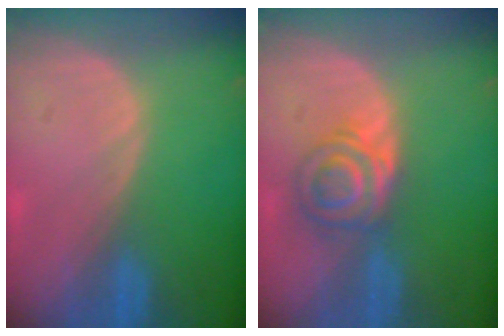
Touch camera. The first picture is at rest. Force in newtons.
{"total": 6.0, "press": 5.5, "slide": 2.2}